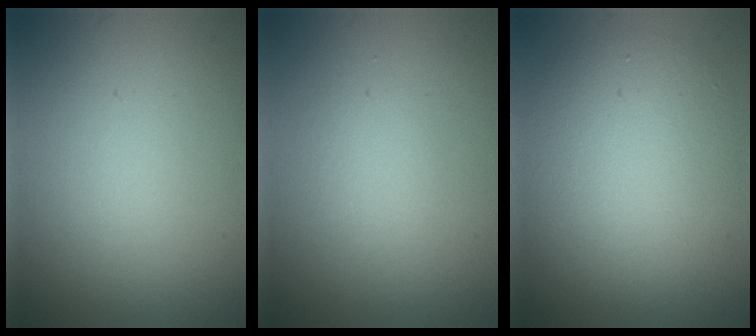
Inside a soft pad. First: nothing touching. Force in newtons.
{"total": 1.3, "press": 1.2, "slide": 0.1}
{"total": 6.9, "press": 6.9, "slide": 0.7}